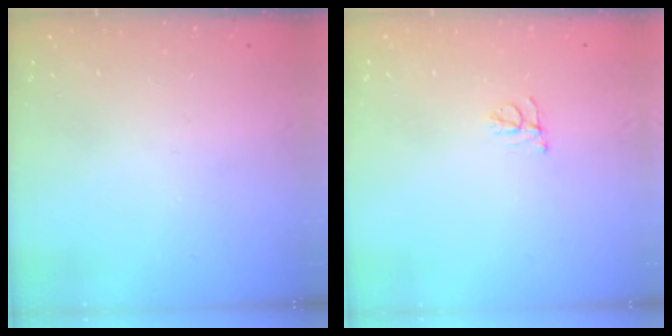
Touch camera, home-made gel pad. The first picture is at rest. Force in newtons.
{"total": 5.6, "press": 5.5, "slide": 0.6}